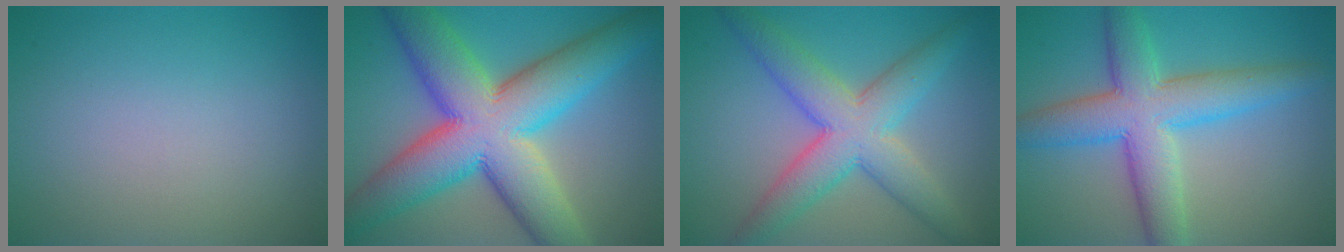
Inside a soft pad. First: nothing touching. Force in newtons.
{"total": 14.2, "press": 14.2, "slide": 0.6}
{"total": 7.2, "press": 7.2, "slide": 0.1}
{"total": 7.8, "press": 7.8, "slide": 0.2}